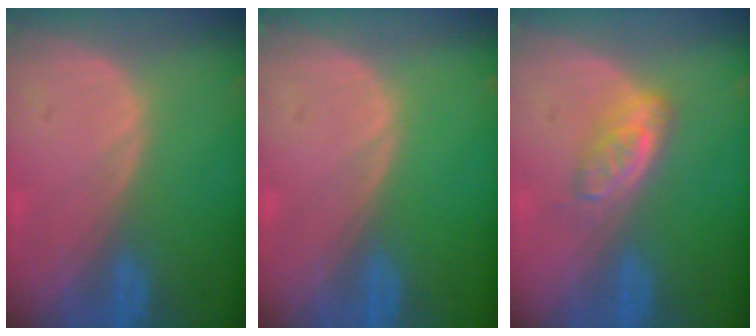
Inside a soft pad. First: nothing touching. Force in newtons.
{"total": 0.0}
{"total": 4.4, "press": 4.1, "slide": 1.6}